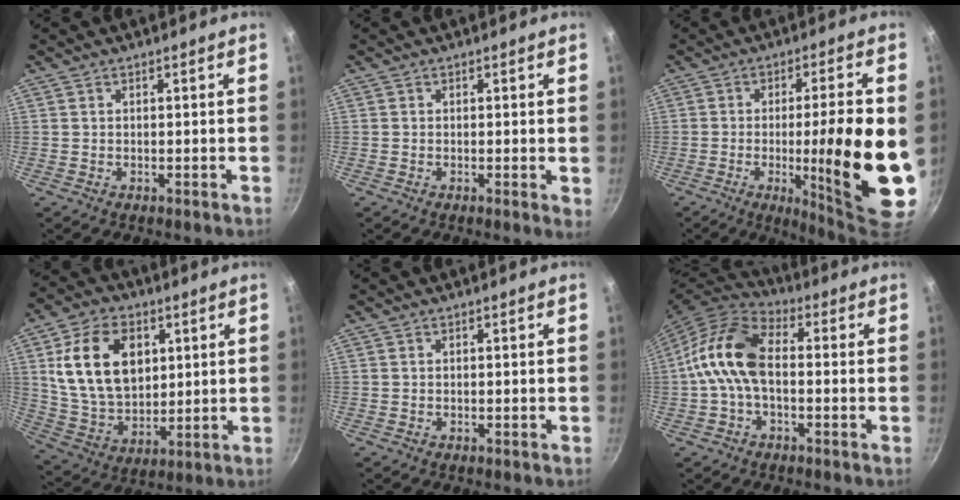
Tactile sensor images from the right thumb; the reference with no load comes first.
{"total": 1.4, "force": [0.0, 0.4, 1.4], "torque": [-0.020, -0.005, -0.003]}
{"total": 20.1, "force": [-2.8, 3.3, 19.7], "torque": [-0.271, -0.007, -0.034]}
{"total": 17.7, "force": [4.8, 12.0, 12.1], "torque": [-0.192, -0.011, 0.096]}
{"total": 0.0}
{"total": 12.7, "force": [-0.7, 7.5, 10.2], "torque": [-0.187, 0.041, -0.033]}